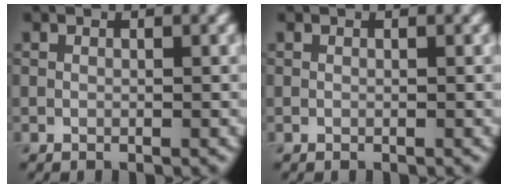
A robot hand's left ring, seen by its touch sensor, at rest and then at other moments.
{"total": 0.0}